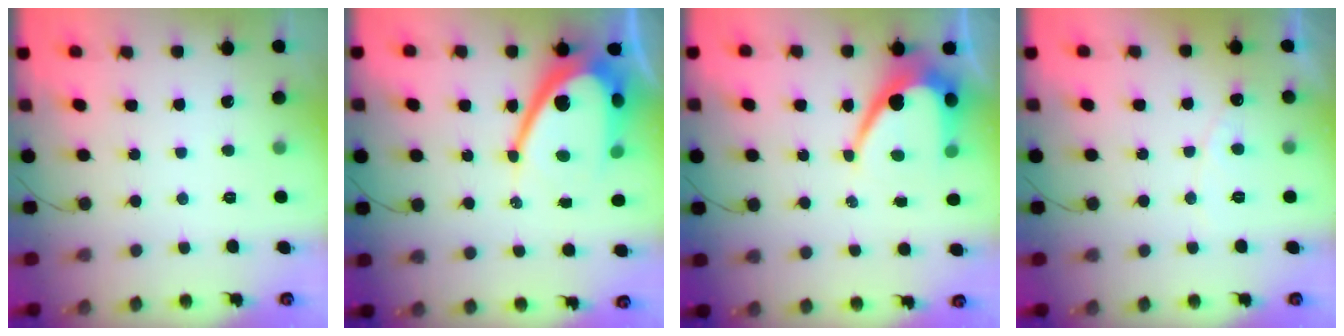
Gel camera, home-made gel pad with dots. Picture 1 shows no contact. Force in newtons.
{"total": 17.2, "press": 17.2, "slide": 1.5}
{"total": 10.7, "press": 10.7, "slide": 0.9}
{"total": 4.5, "press": 4.5, "slide": 0.4}